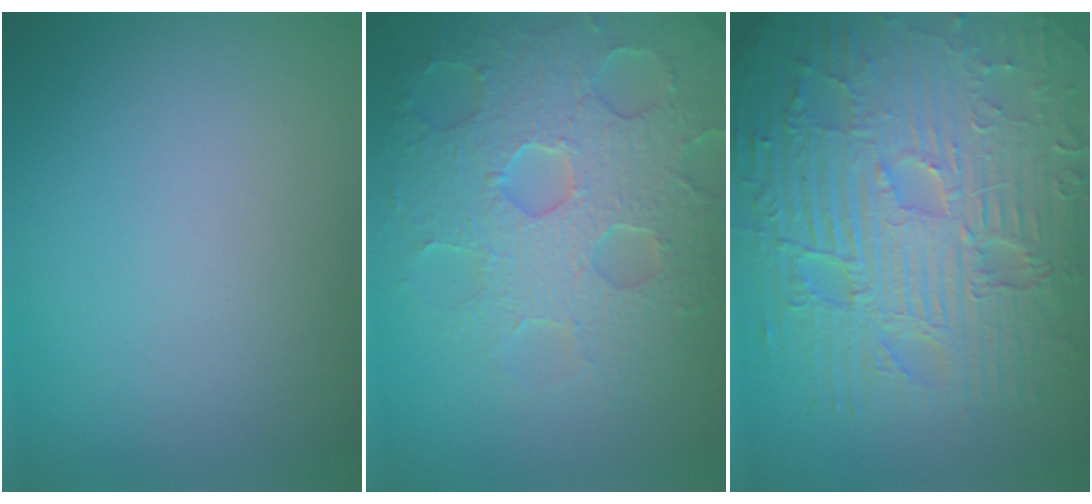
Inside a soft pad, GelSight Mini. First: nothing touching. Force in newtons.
{"total": 7.5, "press": 5.8, "slide": 4.8}
{"total": 12.2, "press": 7.8, "slide": 9.4}